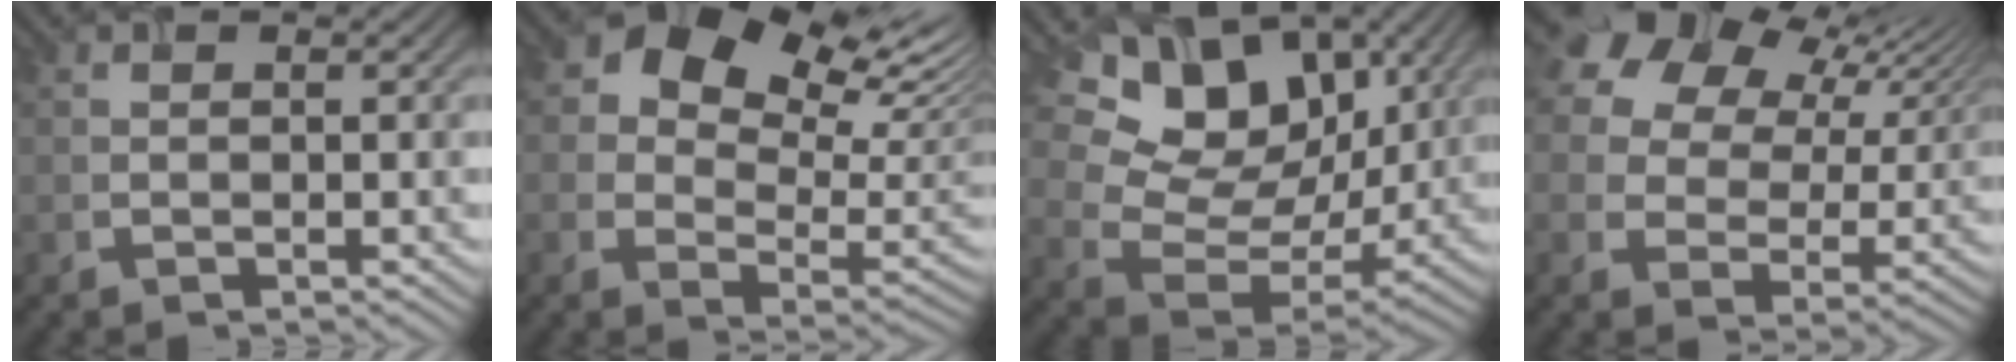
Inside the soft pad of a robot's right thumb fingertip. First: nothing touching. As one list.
[{"total": 13.9, "force": [6.8, 8.9, 8.2], "torque": [-0.138, 0.017, 0.123]}, {"total": 14.1, "force": [7.1, 9.8, 7.4], "torque": [-0.153, 0.019, 0.122]}, {"total": 15.2, "force": [8.8, 9.6, 7.9], "torque": [-0.176, 0.043, 0.149]}]